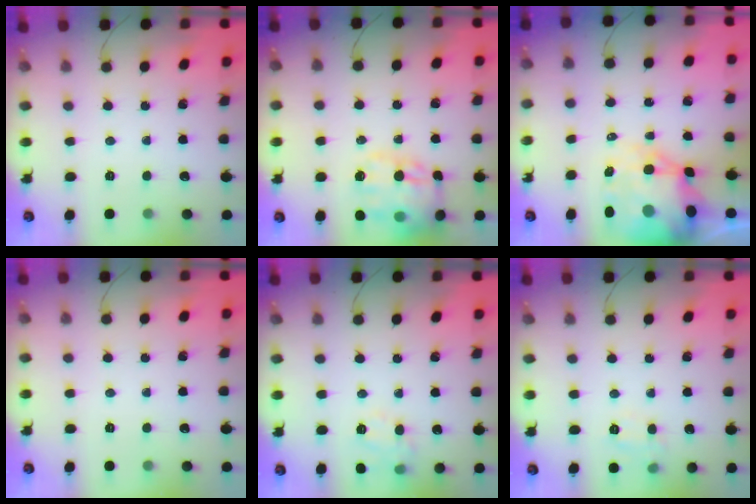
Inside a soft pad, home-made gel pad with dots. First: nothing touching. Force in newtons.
{"total": 16.2, "press": 15.8, "slide": 3.3}
{"total": 15.5, "press": 14.9, "slide": 4.0}
{"total": 0.0}
{"total": 10.0, "press": 9.9, "slide": 1.5}
{"total": 8.5, "press": 8.4, "slide": 1.4}